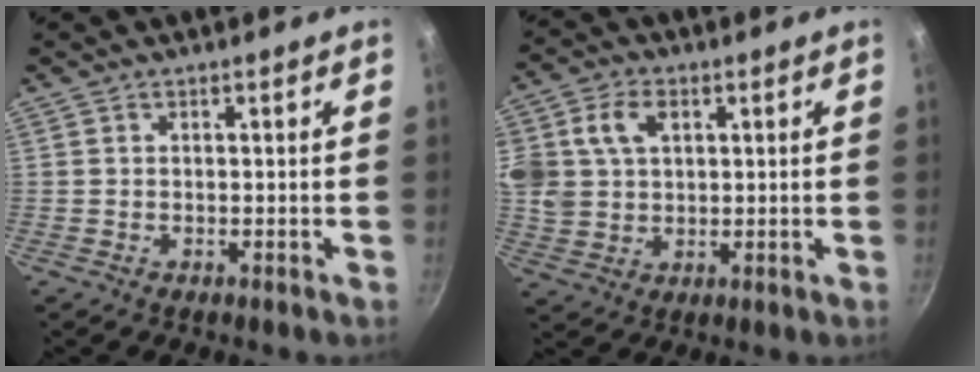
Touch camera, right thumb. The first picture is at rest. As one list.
[{"total": 14.4, "force": [4.1, 11.1, 8.3], "torque": [-0.183, 0.016, 0.079]}]